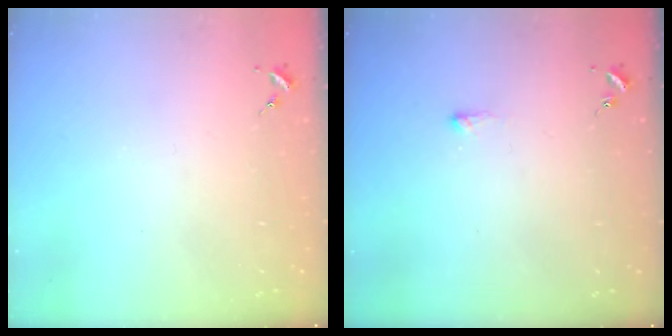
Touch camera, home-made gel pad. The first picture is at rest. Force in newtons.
{"total": 2.7, "press": 2.7, "slide": 0.5}